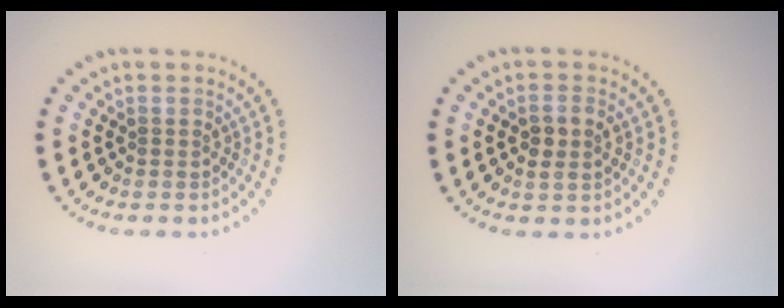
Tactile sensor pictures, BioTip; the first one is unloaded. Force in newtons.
{"total": 1.9, "press": 1.8, "slide": 0.5}